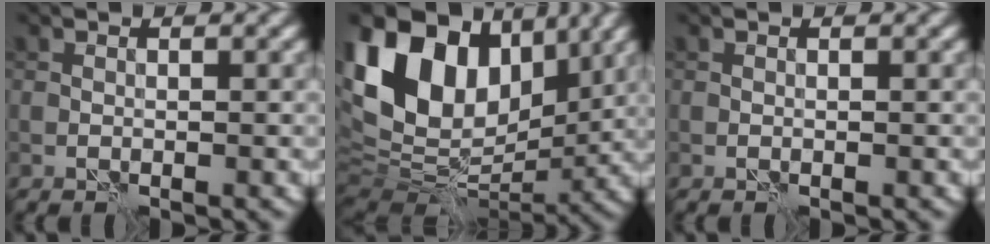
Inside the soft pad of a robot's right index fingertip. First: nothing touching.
{"total": 15.9, "force": [4.9, 10.8, 10.6], "torque": [-0.194, 0.019, 0.090]}
{"total": 0.0}